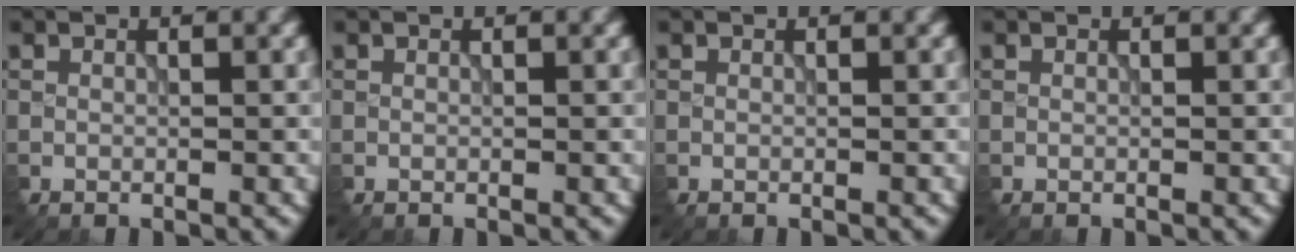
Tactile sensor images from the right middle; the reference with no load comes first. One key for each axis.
{"total": 0.0}
{"total": 0.0}
{"total": 0.0}